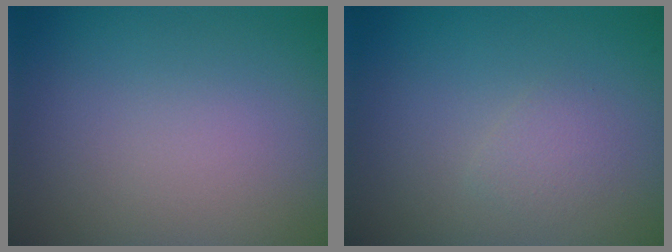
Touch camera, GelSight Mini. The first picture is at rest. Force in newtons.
{"total": 1.1, "press": 1.1, "slide": 0.0}